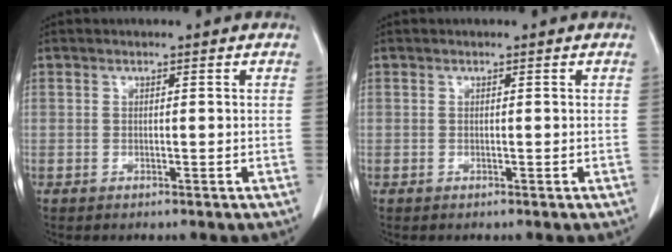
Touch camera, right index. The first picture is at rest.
{"total": 0.0}